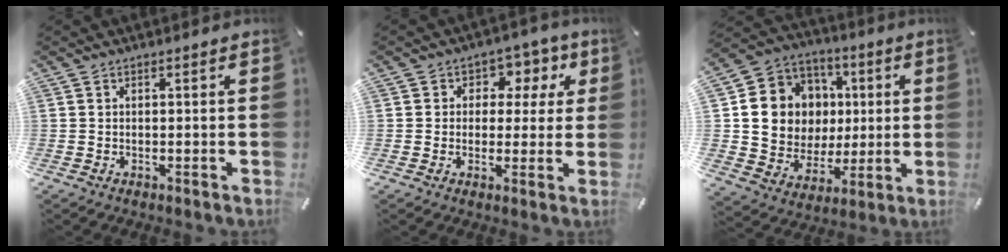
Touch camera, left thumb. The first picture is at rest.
{"total": 7.4, "force": [1.6, 6.4, 3.4], "torque": [-0.035, -0.002, 0.021]}
{"total": 13.9, "force": [1.8, 13.2, 4.0], "torque": [-0.071, -0.007, 0.049]}